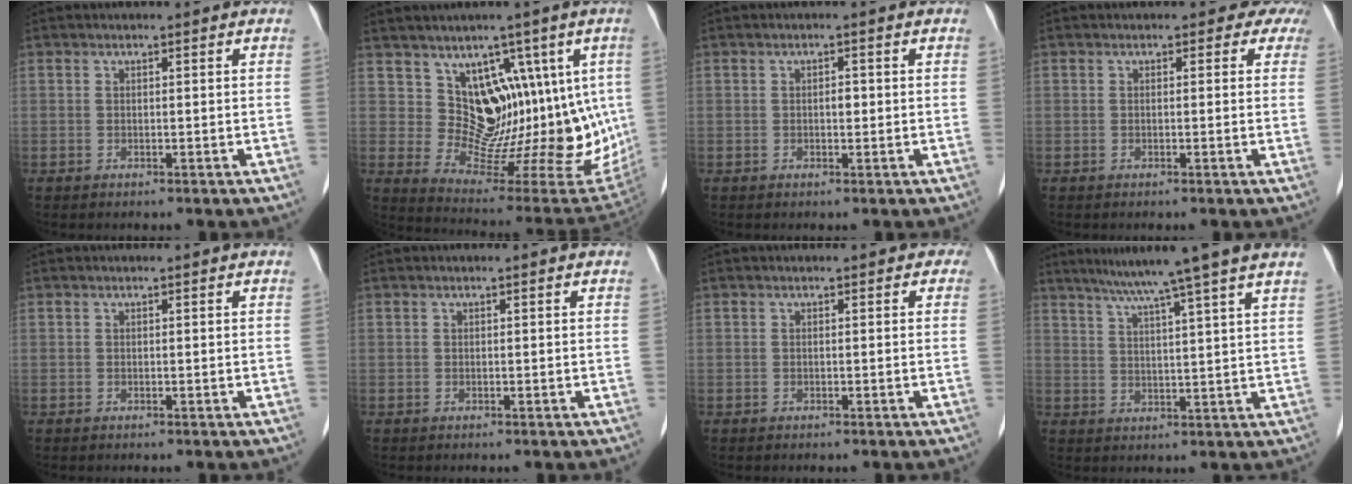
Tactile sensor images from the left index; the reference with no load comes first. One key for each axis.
{"total": 13.9, "fx": 5.1, "fy": 8.0, "fz": 10.1, "tx": -0.130, "ty": 0.005, "tz": 0.106}
{"total": 1.1, "fx": 0.0, "fy": 0.7, "fz": 0.9, "tx": -0.016, "ty": 0.002, "tz": 0.000}
{"total": 2.6, "fx": 1.7, "fy": 1.8, "fz": 0.5, "tx": 0.015, "ty": -0.004, "tz": -0.008}
{"total": 0.0}
{"total": 0.0}
{"total": 0.7, "fx": 0.0, "fy": 0.7, "fz": 0.1, "tx": 0.012, "ty": 0.007, "tz": -0.010}
{"total": 11.0, "fx": 8.8, "fy": -2.3, "fz": 6.2, "tx": -0.097, "ty": 0.005, "tz": 0.118}